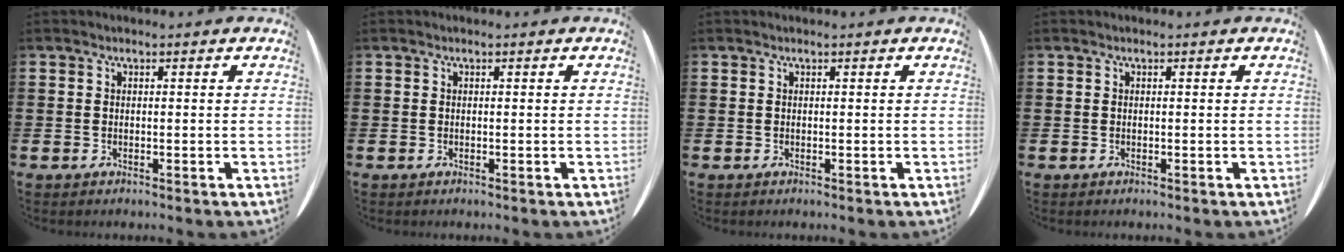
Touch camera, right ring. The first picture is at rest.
{"total": 0.0}
{"total": 0.0}
{"total": 0.0}